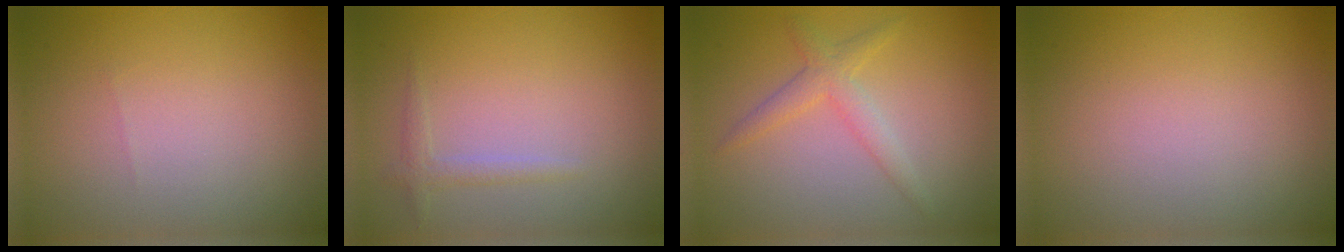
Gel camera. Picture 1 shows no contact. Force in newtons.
{"total": 1.2, "press": 1.2, "slide": 0.0}
{"total": 2.2, "press": 2.2, "slide": 0.1}
{"total": 0.0}